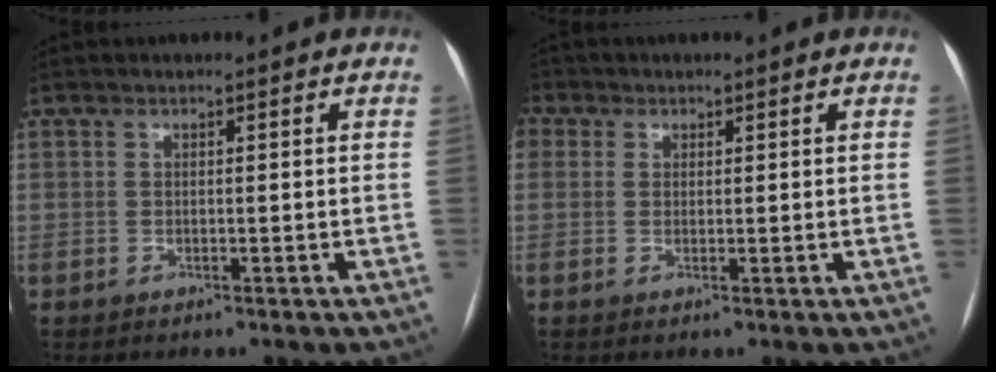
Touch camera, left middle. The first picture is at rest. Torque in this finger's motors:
{"motor_torque": [1.58, -0.55, 1.05, 0.21]}